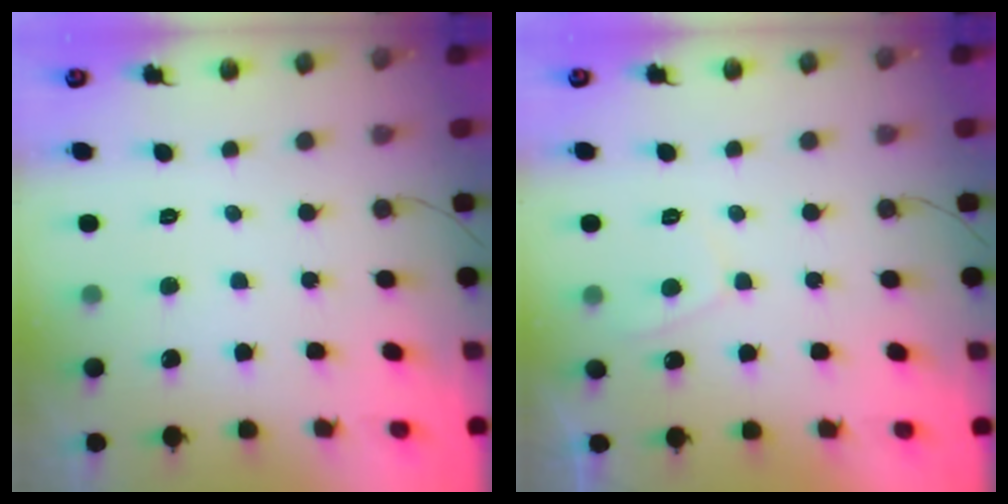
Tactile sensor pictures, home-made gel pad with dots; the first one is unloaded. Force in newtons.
{"total": 1.6, "press": 1.5, "slide": 0.6}